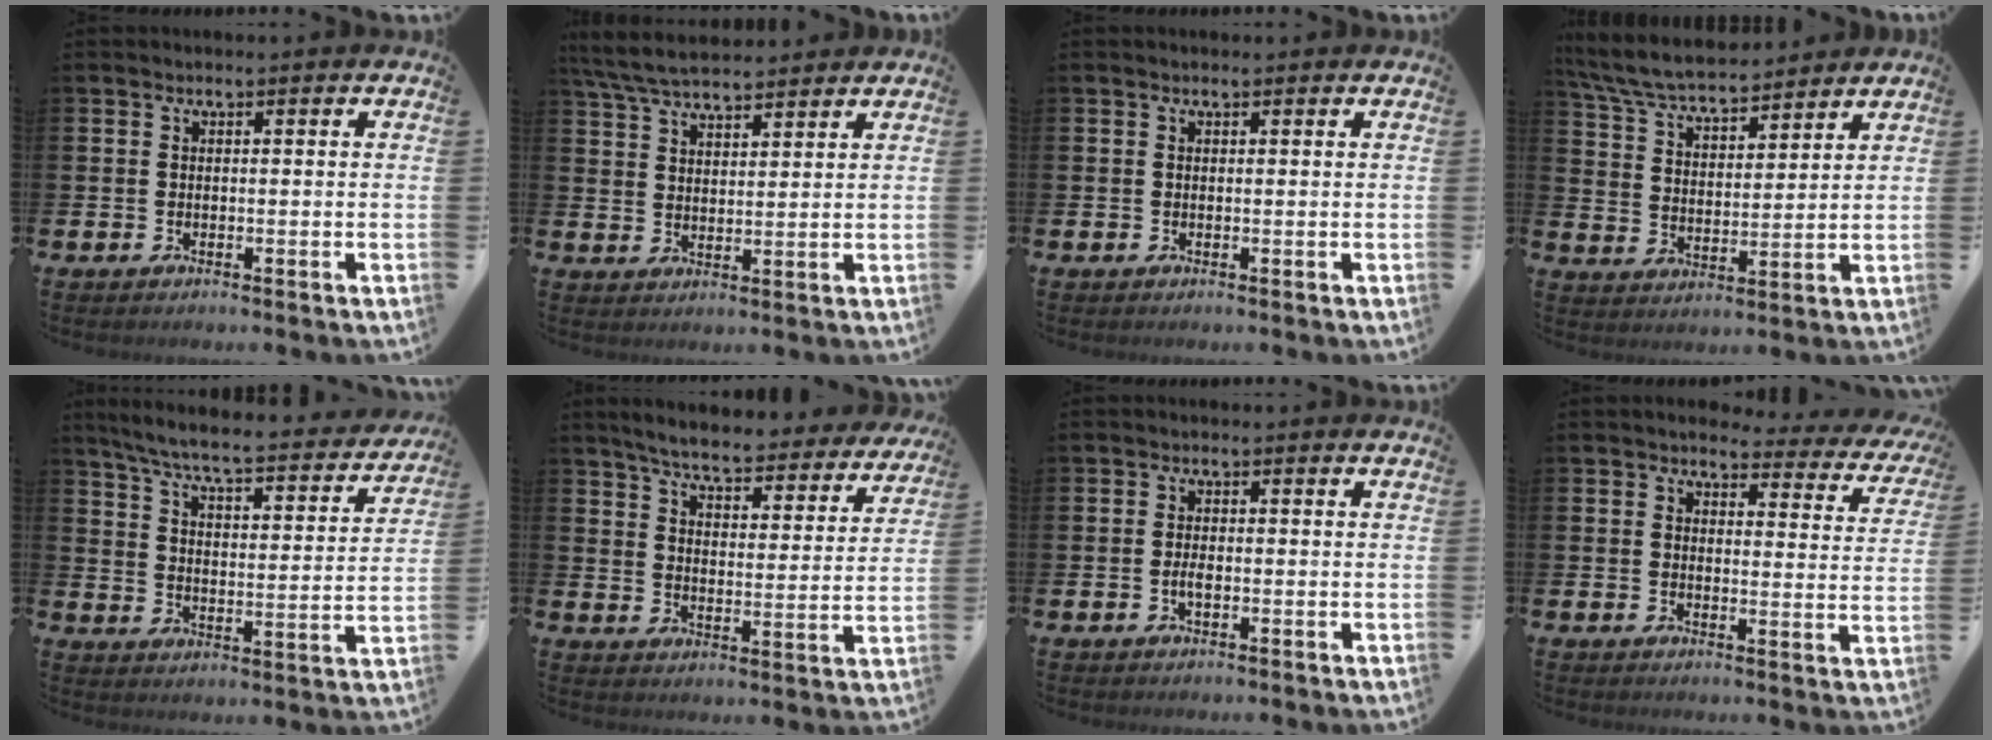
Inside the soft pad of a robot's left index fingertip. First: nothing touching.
{"total": 5.7, "force": [5.4, 1.1, 1.5], "torque": [-0.050, -0.020, 0.100]}
{"total": 0.0}
{"total": 6.9, "force": [6.6, 1.1, 1.8], "torque": [-0.063, -0.039, 0.117]}
{"total": 6.7, "force": [5.9, 0.5, 3.0], "torque": [-0.087, -0.044, 0.096]}
{"total": 6.0, "force": [5.7, 0.5, 1.9], "torque": [-0.056, -0.039, 0.093]}
{"total": 1.6, "force": [-0.4, 0.7, 1.4], "torque": [-0.024, -0.001, -0.009]}
{"total": 3.2, "force": [2.9, 1.2, 0.6], "torque": [-0.016, -0.019, 0.045]}